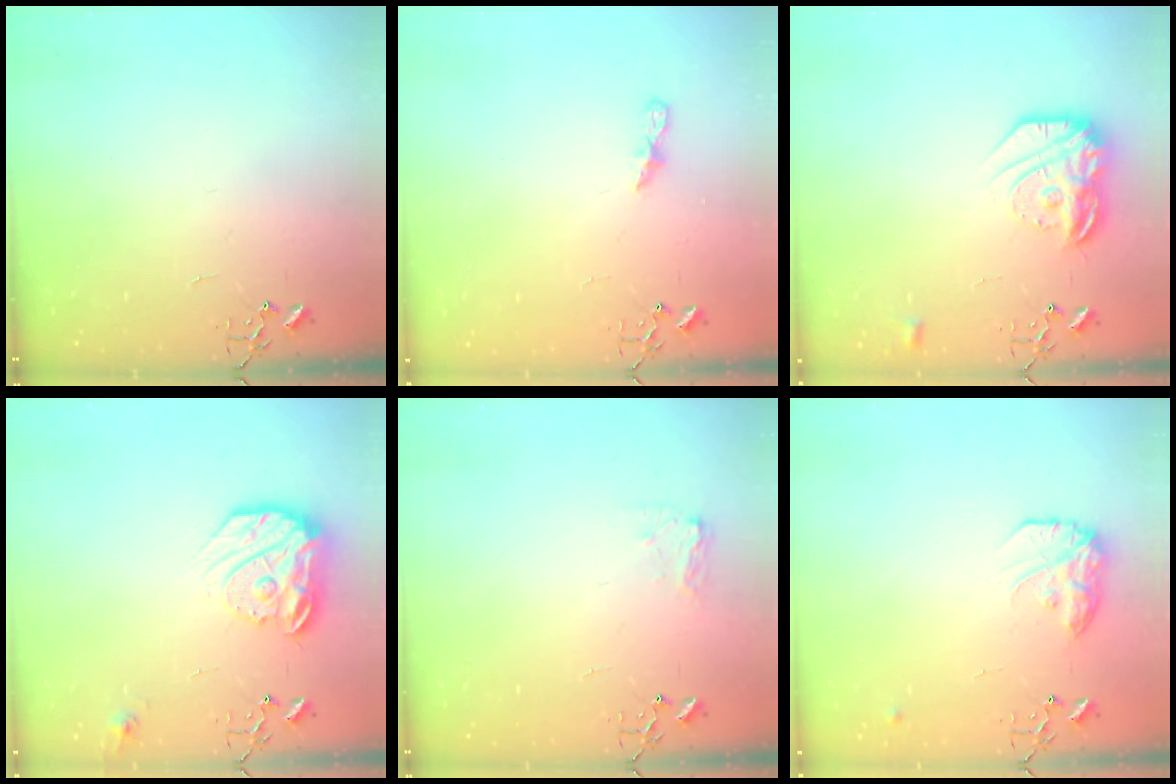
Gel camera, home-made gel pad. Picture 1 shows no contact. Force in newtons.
{"total": 5.3, "press": 5.3, "slide": 0.6}
{"total": 18.3, "press": 18.2, "slide": 1.3}
{"total": 17.2, "press": 17.1, "slide": 1.7}
{"total": 6.6, "press": 6.6, "slide": 0.2}
{"total": 13.1, "press": 13.0, "slide": 0.7}